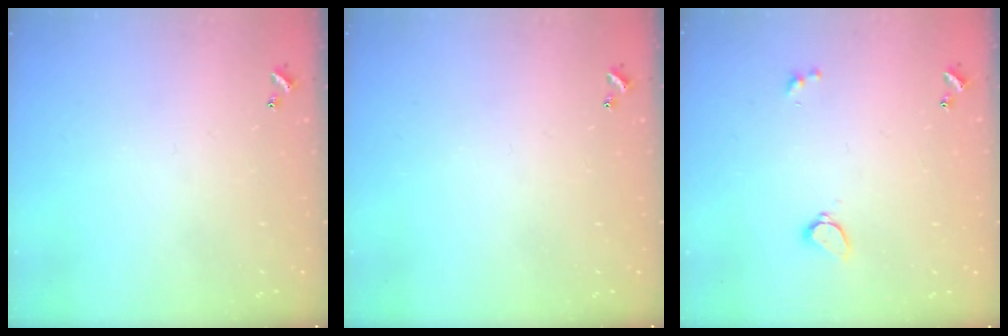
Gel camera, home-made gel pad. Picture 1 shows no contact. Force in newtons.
{"total": 0.0}
{"total": 1.7, "press": 1.7, "slide": 0.5}